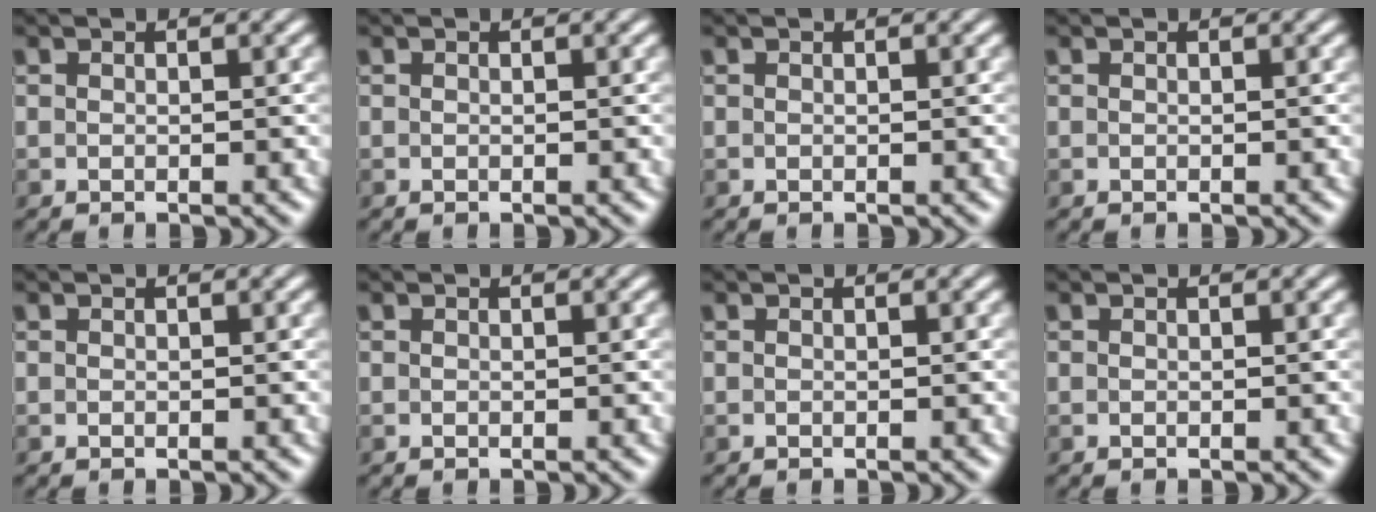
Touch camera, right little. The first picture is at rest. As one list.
[{"total": 0.0}, {"total": 0.0}, {"total": 0.0}, {"total": 0.0}, {"total": 0.0}, {"total": 0.0}, {"total": 0.0}]